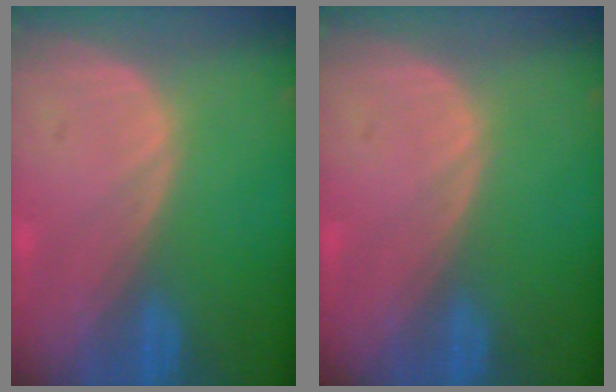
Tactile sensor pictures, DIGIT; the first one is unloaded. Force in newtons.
{"total": 0.0}